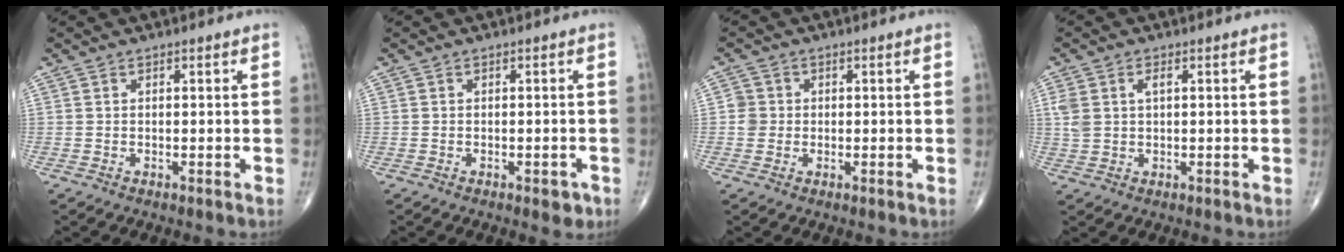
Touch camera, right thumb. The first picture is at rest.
{"total": 2.3, "force": [-1.2, 1.2, 1.6], "torque": [-0.010, 0.004, -0.012]}
{"total": 2.6, "force": [0.0, 2.6, 0.5], "torque": [0.011, 0.006, -0.003]}
{"total": 4.5, "force": [1.2, 2.7, 3.5], "torque": [-0.086, 0.010, 0.027]}